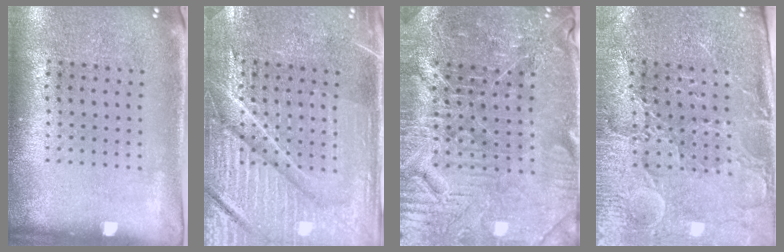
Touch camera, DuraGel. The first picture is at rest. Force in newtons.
{"total": 4.5, "press": 4.4, "slide": 1.1}
{"total": 4.6, "press": 4.4, "slide": 1.4}
{"total": 3.5, "press": 3.3, "slide": 1.2}